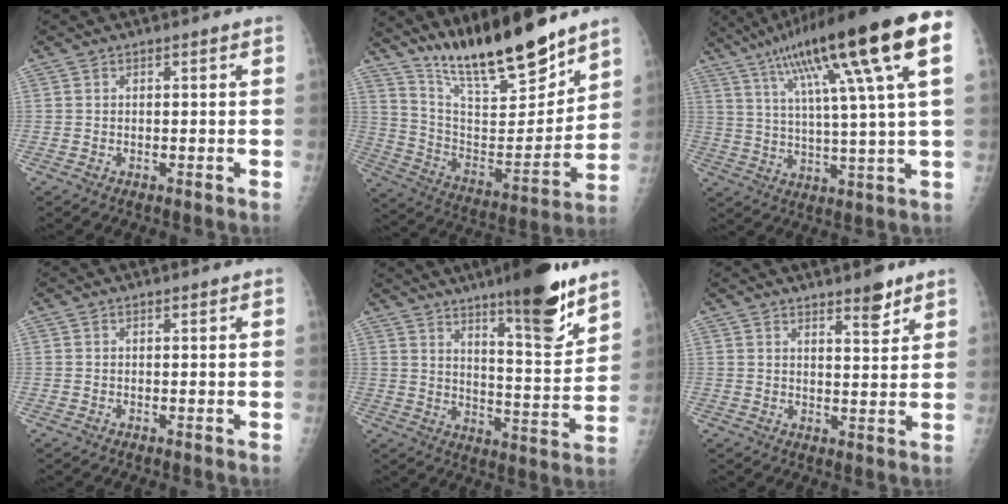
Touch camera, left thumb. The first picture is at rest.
{"total": 20.3, "force": [16.6, 4.3, 10.8], "torque": [-0.147, -0.104, 0.295]}
{"total": 23.7, "force": [10.8, 2.3, 20.9], "torque": [-0.339, 0.000, 0.169]}
{"total": 0.0}
{"total": 16.2, "force": [11.1, 2.9, 11.5], "torque": [-0.143, -0.080, 0.172]}
{"total": 4.6, "force": [3.4, 1.2, 2.8], "torque": [-0.028, -0.027, 0.050]}